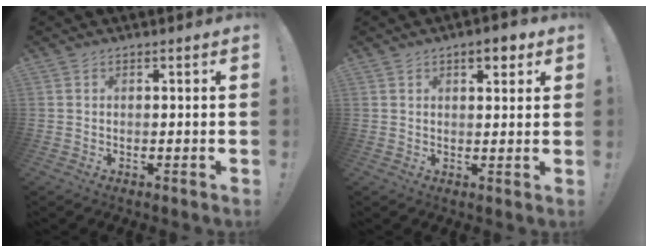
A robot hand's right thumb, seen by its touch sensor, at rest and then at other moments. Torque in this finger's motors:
{"motor_torque": [0.31, 0.51, 0.66, 0.36, 0.05]}